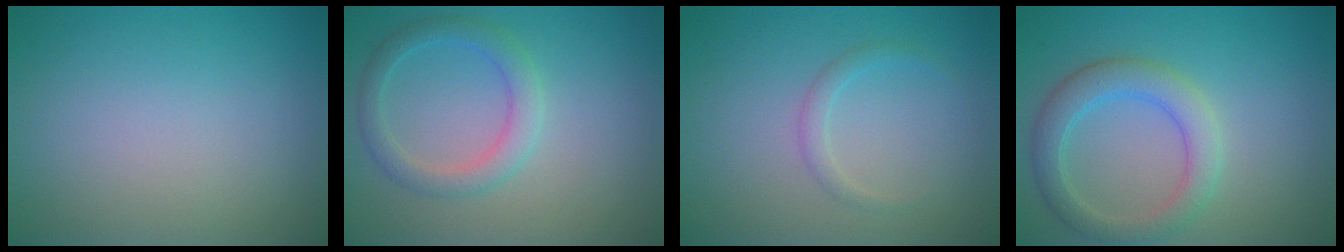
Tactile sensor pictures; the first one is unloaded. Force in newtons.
{"total": 2.7, "press": 2.7, "slide": 0.1}
{"total": 1.2, "press": 1.2, "slide": 0.1}
{"total": 3.8, "press": 3.8, "slide": 0.2}